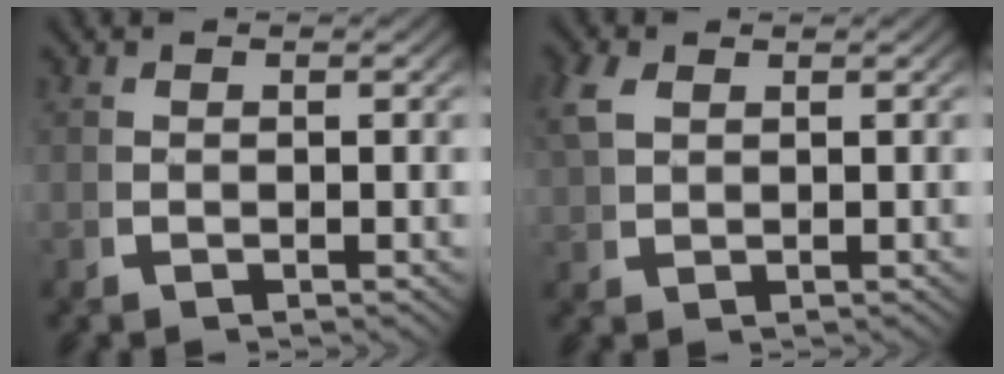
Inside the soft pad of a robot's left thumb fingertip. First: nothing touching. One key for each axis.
{"total": 2.2, "fx": 1.6, "fy": 1.0, "fz": 1.1, "tx": -0.033, "ty": 0.006, "tz": 0.037}